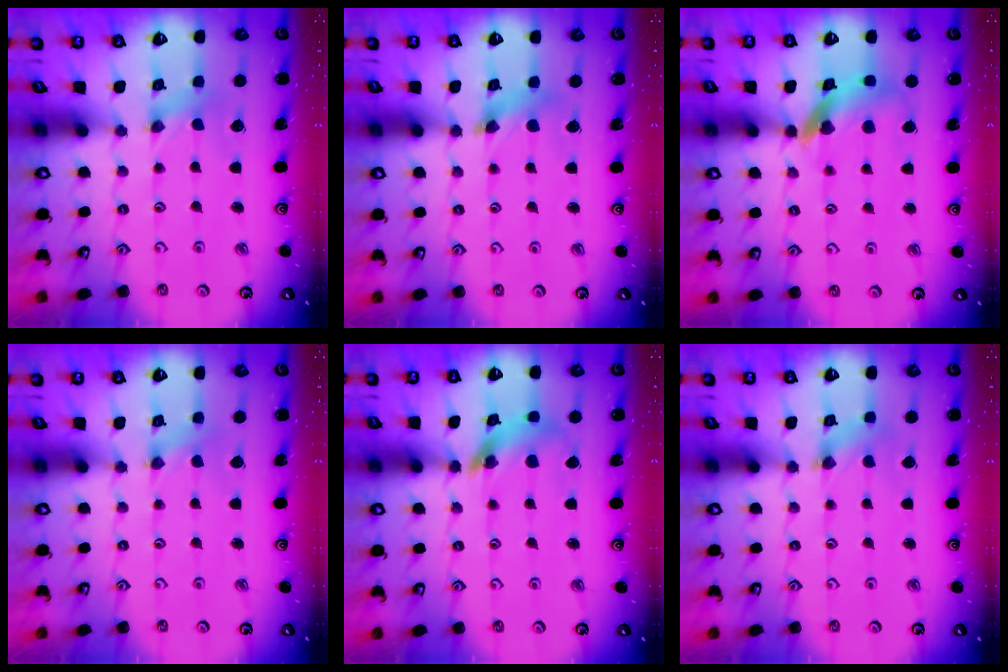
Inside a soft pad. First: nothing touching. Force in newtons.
{"total": 6.2, "press": 6.2, "slide": 0.6}
{"total": 12.9, "press": 12.8, "slide": 1.7}
{"total": 0.0}
{"total": 9.9, "press": 9.8, "slide": 0.9}
{"total": 1.4, "press": 1.3, "slide": 0.3}